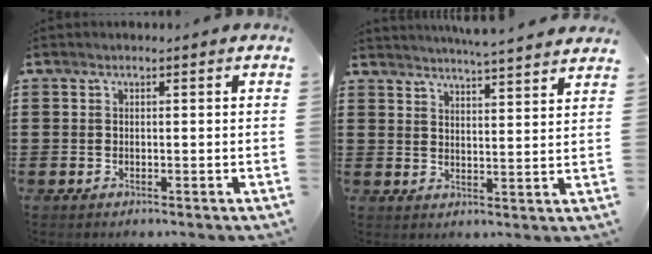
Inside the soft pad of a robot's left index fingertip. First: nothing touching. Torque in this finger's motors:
{"motor_torque": [2.14, 0.00, 0.04, 0.09]}